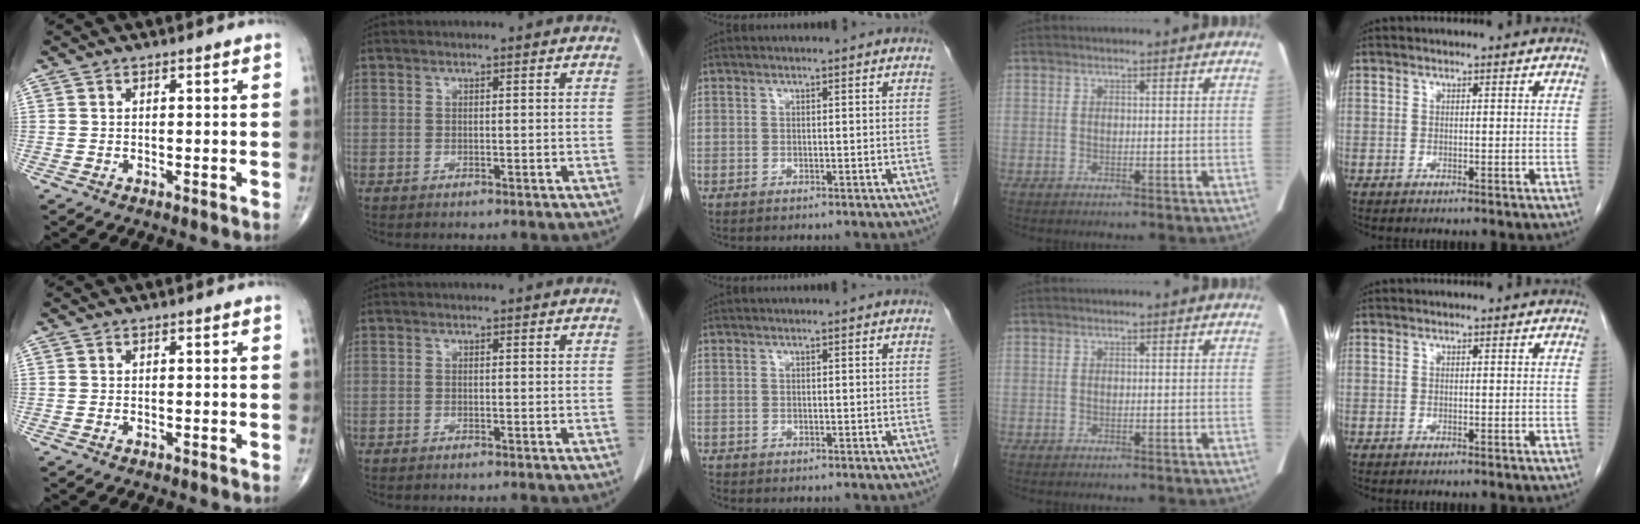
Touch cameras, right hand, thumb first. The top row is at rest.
{}